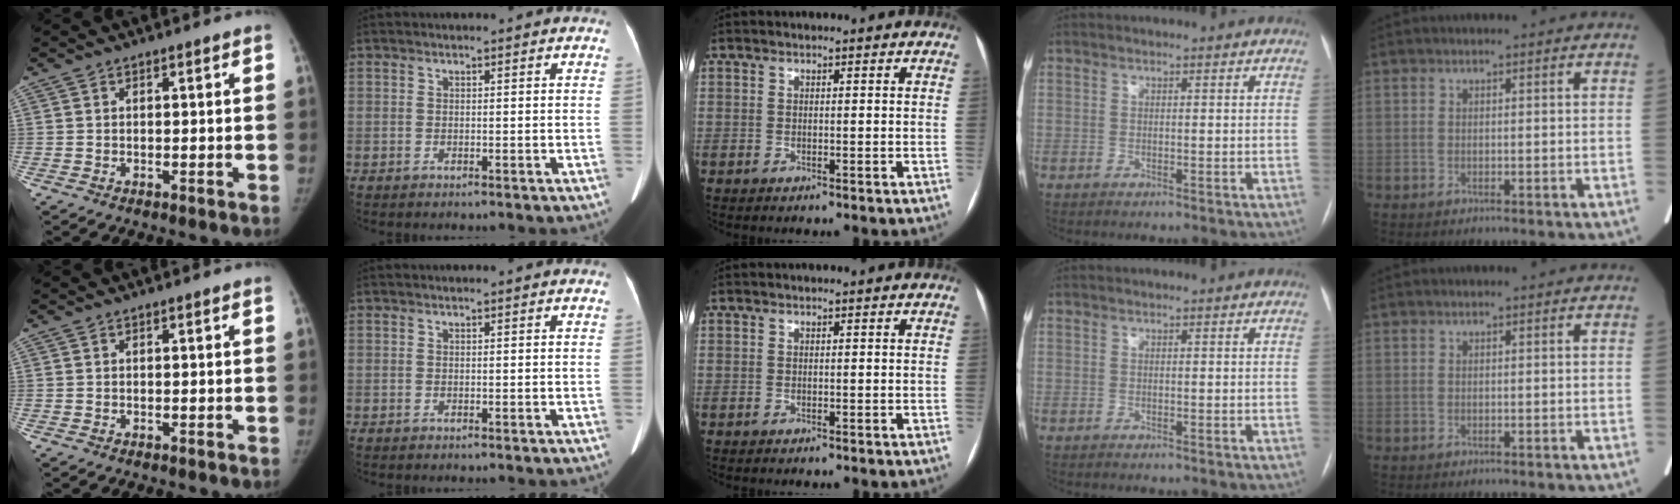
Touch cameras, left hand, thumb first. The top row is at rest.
{}